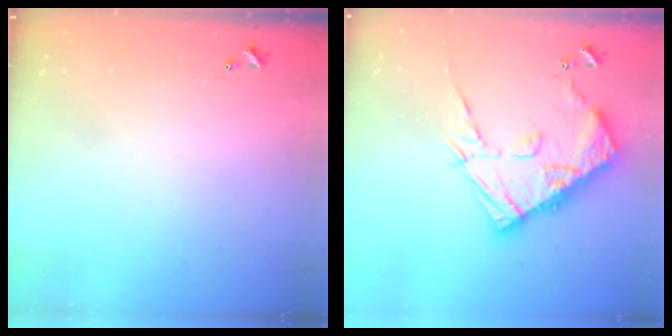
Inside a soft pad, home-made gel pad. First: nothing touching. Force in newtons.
{"total": 18.0, "press": 17.9, "slide": 1.9}